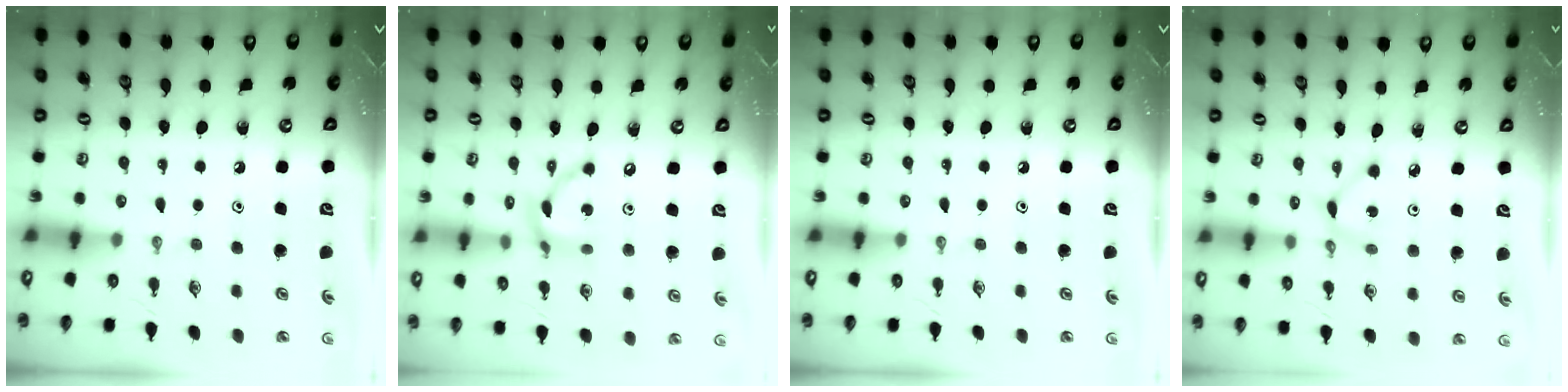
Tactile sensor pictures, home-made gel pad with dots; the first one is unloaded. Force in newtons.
{"total": 12.1, "press": 12.1, "slide": 0.8}
{"total": 0.0}
{"total": 3.7, "press": 3.7, "slide": 0.2}